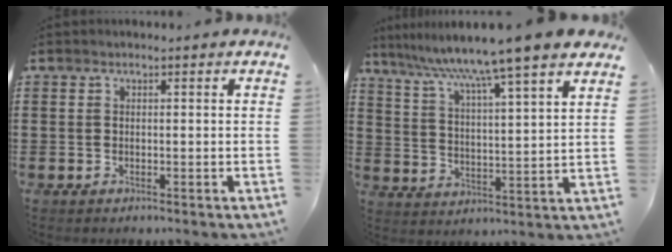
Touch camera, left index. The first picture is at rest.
{"total": 7.9, "force": [6.6, -1.8, 4.0], "torque": [-0.104, -0.047, 0.101]}